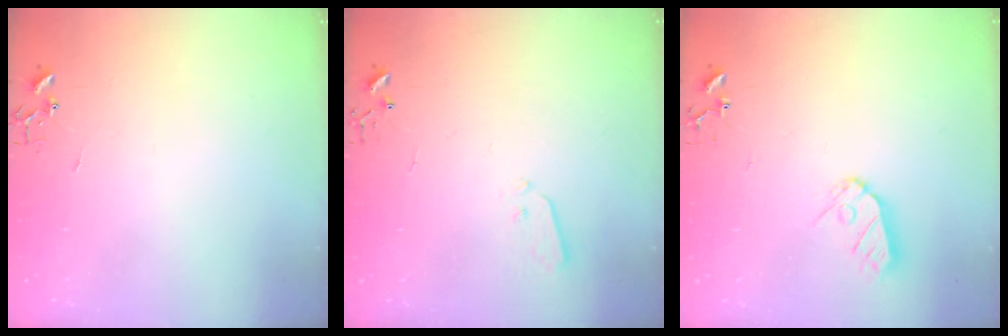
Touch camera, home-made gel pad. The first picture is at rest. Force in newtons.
{"total": 3.5, "press": 3.4, "slide": 0.6}
{"total": 8.6, "press": 8.5, "slide": 0.7}